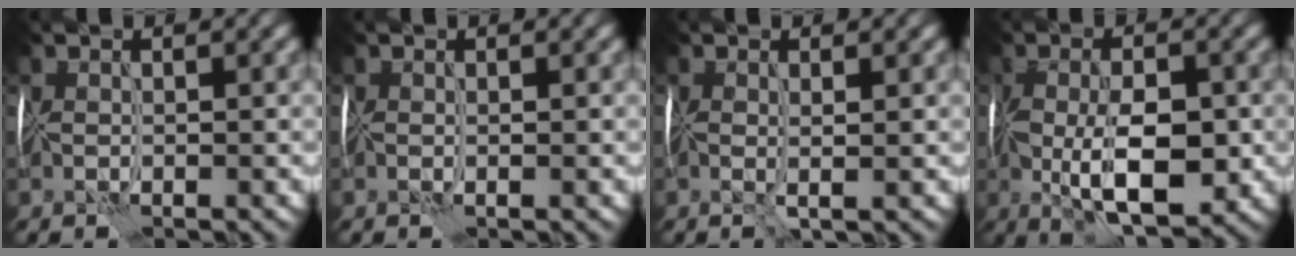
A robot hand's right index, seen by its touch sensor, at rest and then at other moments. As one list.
[{"total": 0.0}, {"total": 1.3, "force": [0.3, -0.2, 1.3], "torque": [-0.021, -0.002, 0.006]}, {"total": 7.0, "force": [-1.3, 3.1, 6.2], "torque": [-0.107, -0.007, -0.018]}]